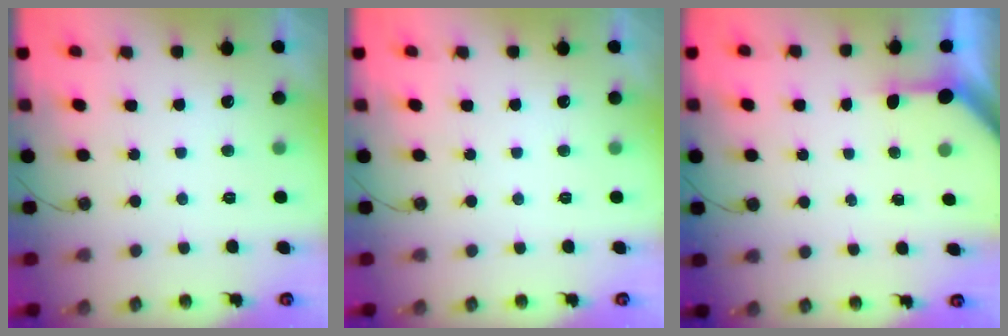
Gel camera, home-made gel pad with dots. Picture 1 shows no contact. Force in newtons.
{"total": 0.0}
{"total": 3.1, "press": 3.1, "slide": 0.2}